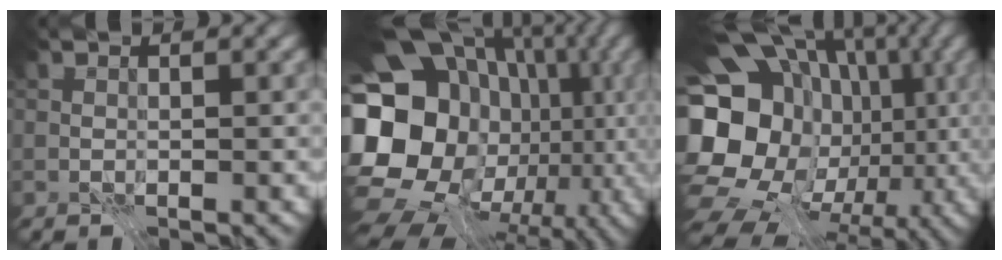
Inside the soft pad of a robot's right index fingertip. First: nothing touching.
{"total": 22.8, "force": [-2.1, 19.4, 11.9], "torque": [-0.259, 0.014, -0.059]}
{"total": 24.0, "force": [-1.1, 21.4, 10.8], "torque": [-0.254, 0.019, -0.030]}